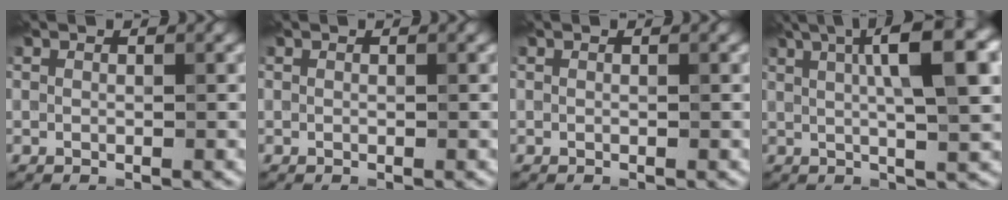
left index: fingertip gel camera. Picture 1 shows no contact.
{"total": 0.0}
{"total": 0.0}
{"total": 10.5, "force": [3.2, 2.4, 9.7], "torque": [-0.125, 0.014, 0.047]}